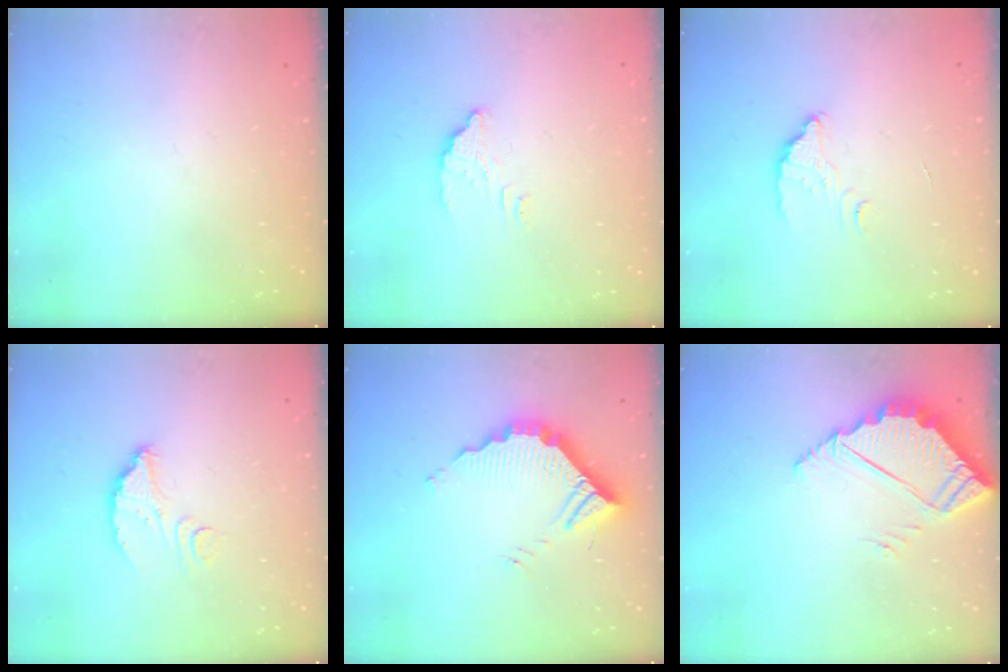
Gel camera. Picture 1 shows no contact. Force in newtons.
{"total": 2.7, "press": 2.7, "slide": 0.2}
{"total": 3.0, "press": 3.0, "slide": 0.3}
{"total": 6.0, "press": 6.0, "slide": 0.3}
{"total": 10.6, "press": 10.6, "slide": 0.3}
{"total": 5.2, "press": 5.2, "slide": 0.4}